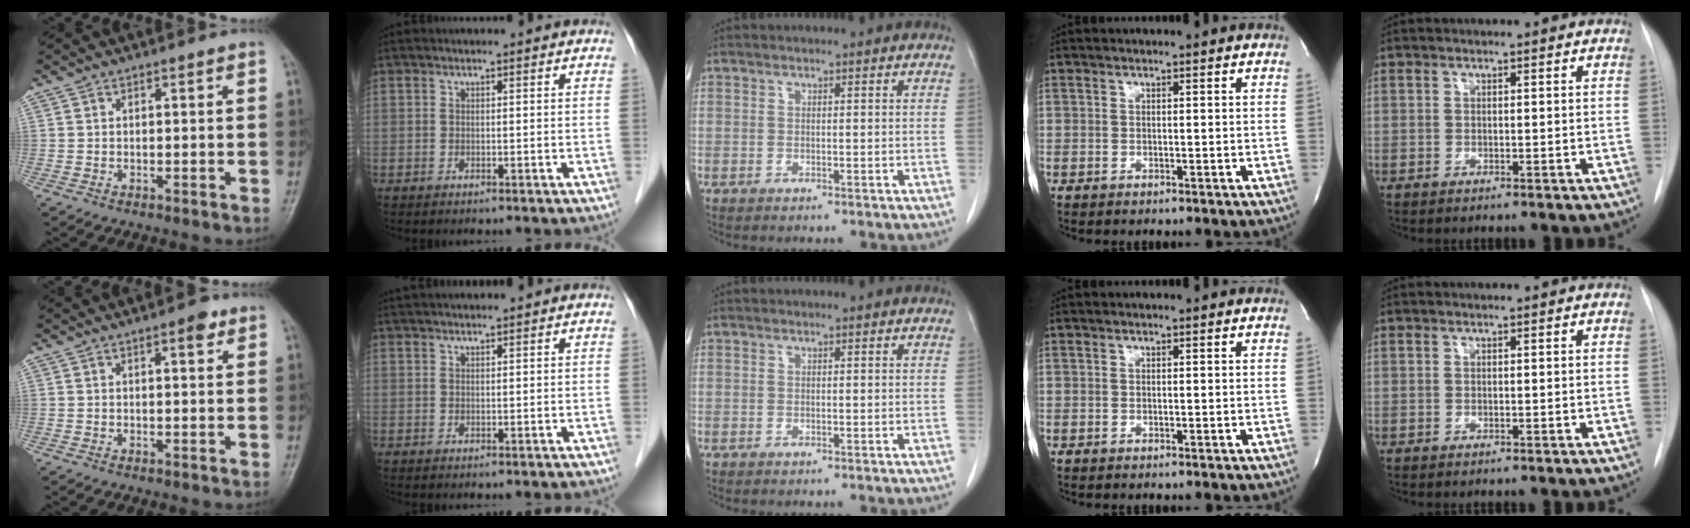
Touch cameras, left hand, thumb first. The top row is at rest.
{"thumb": {"total": 2.8, "force": [1.6, 0.9, 2.1], "torque": [-0.024, -0.005, 0.020]}, "index": {"total": 4.3, "force": [3.9, 0.2, 1.8], "torque": [-0.021, 0.031, 0.064]}}